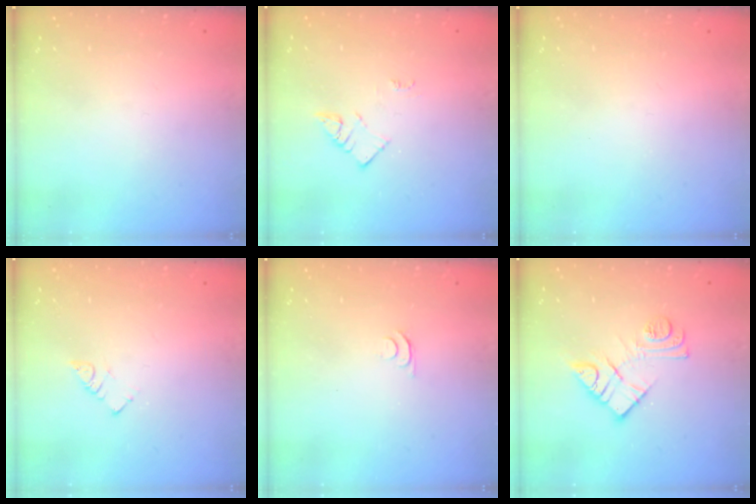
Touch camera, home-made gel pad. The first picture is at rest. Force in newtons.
{"total": 2.7, "press": 2.6, "slide": 0.4}
{"total": 2.1, "press": 2.0, "slide": 0.4}
{"total": 2.5, "press": 2.5, "slide": 0.1}
{"total": 4.4, "press": 4.3, "slide": 0.6}
{"total": 11.1, "press": 11.0, "slide": 0.8}